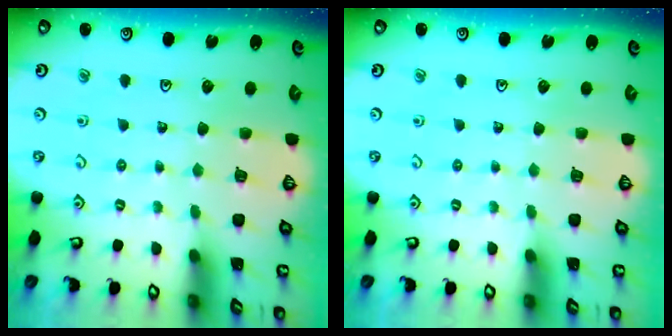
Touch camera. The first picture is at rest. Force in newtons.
{"total": 0.0}